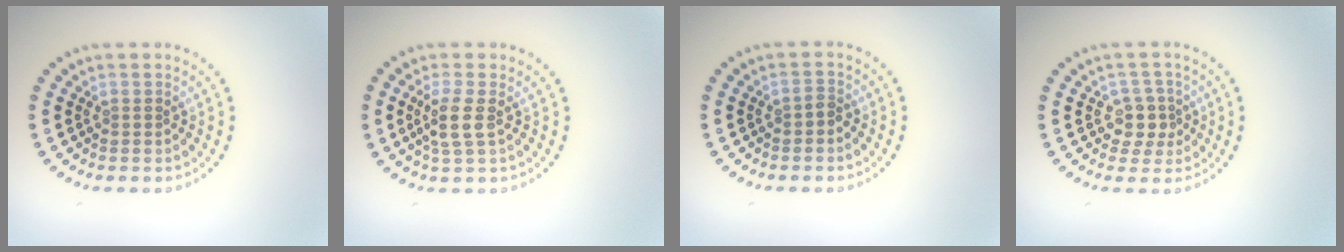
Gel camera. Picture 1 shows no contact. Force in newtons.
{"total": 2.4, "press": 2.0, "slide": 1.3}
{"total": 0.9, "press": 0.7, "slide": 0.5}
{"total": 2.5, "press": 2.2, "slide": 1.1}